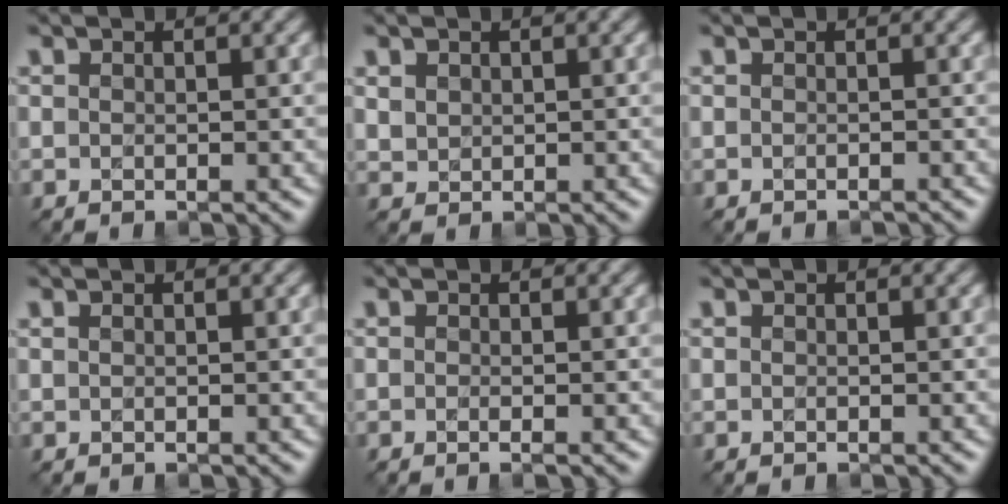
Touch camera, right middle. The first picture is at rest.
{"total": 1.1, "force": [0.7, 0.9, 0.3], "torque": [-0.007, -0.002, 0.018]}
{"total": 0.7, "force": [-0.7, 0.0, 0.2], "torque": [0.001, -0.001, -0.011]}
{"total": 0.0}
{"total": 0.8, "force": [-0.2, 0.2, 0.7], "torque": [-0.010, -0.007, -0.006]}
{"total": 0.0}